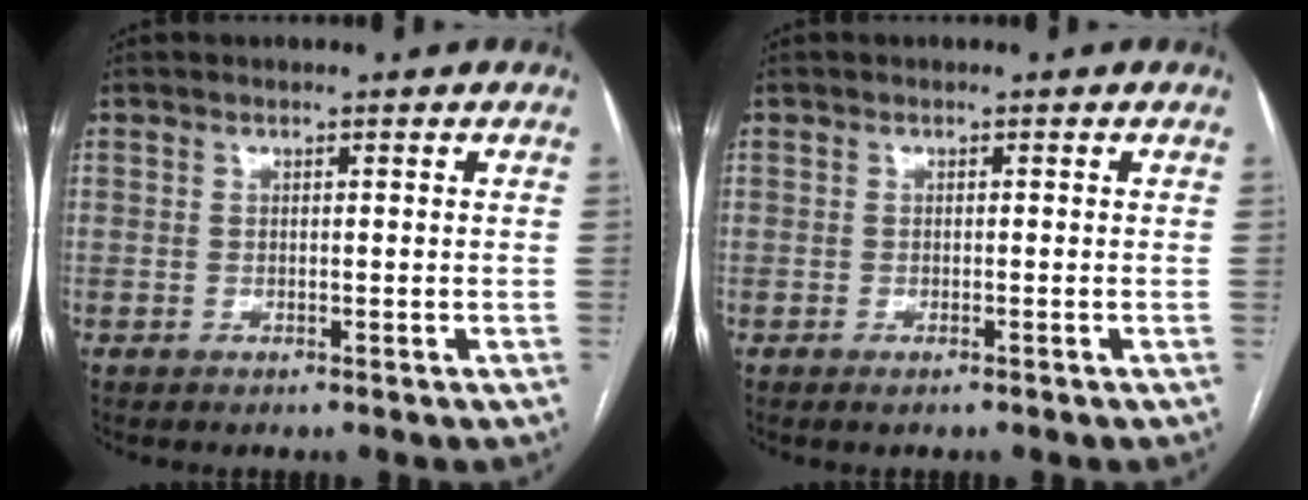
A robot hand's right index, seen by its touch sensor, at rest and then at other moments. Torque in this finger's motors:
{"motor_torque": [0.11, 0.04, -0.01, 0.01]}